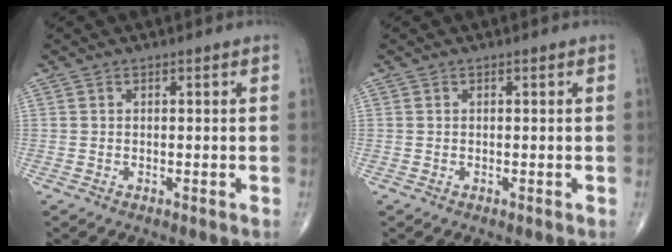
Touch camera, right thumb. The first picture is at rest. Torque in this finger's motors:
{"motor_torque": [0.07, 0.08, 0.00, 0.00, 0.00]}